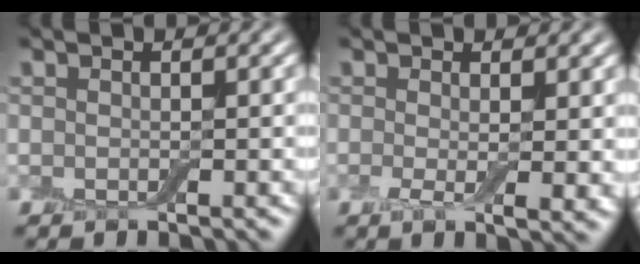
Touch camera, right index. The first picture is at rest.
{"total": 3.0, "force": [0.1, 0.8, 2.9], "torque": [-0.050, -0.009, 0.001]}